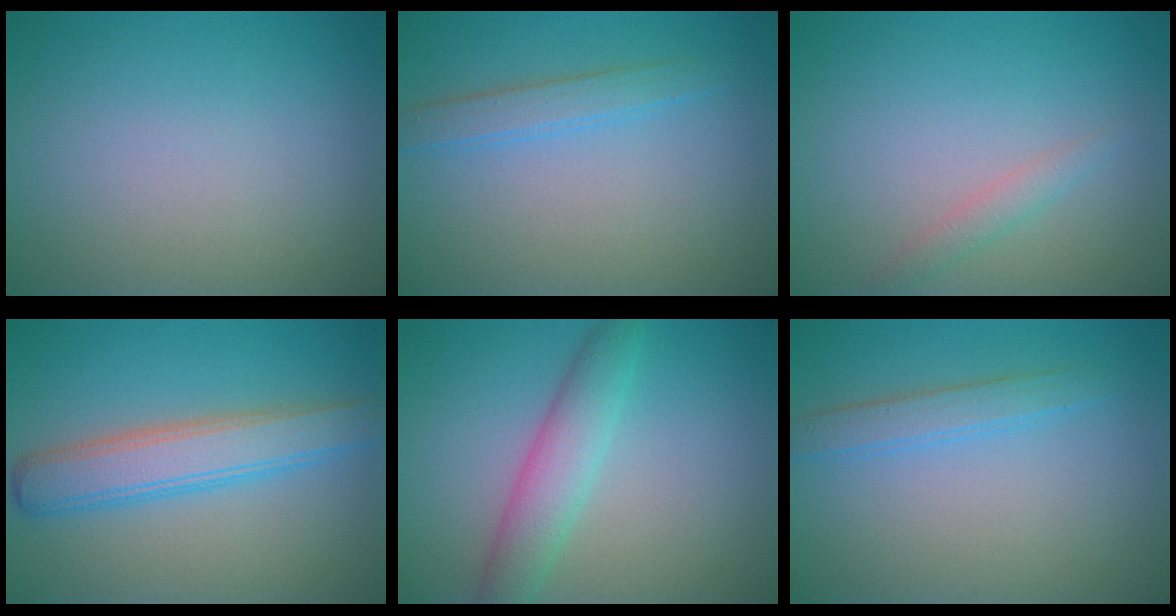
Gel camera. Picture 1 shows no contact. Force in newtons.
{"total": 2.1, "press": 2.1, "slide": 0.1}
{"total": 1.3, "press": 1.3, "slide": 0.1}
{"total": 5.0, "press": 5.0, "slide": 0.2}
{"total": 3.9, "press": 3.9, "slide": 0.2}
{"total": 2.1, "press": 2.1, "slide": 0.1}